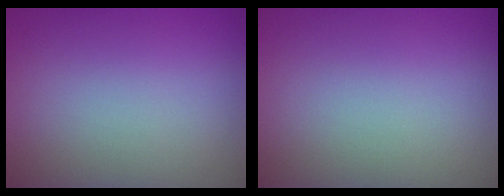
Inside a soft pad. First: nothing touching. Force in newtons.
{"total": 0.0}